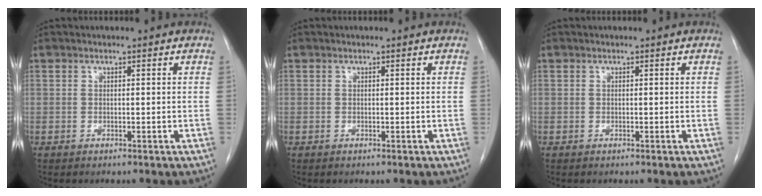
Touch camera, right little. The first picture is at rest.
{"total": 0.0}
{"total": 0.0}